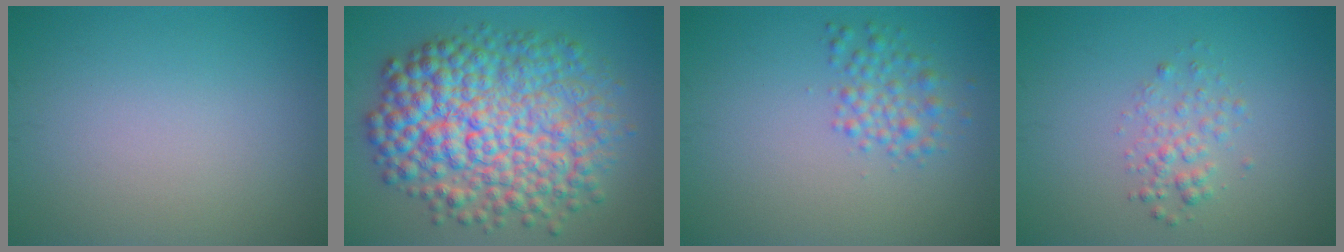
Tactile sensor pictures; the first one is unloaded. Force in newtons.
{"total": 11.5, "press": 11.5, "slide": 0.1}
{"total": 2.3, "press": 2.3, "slide": 0.1}
{"total": 1.9, "press": 1.9, "slide": 0.1}